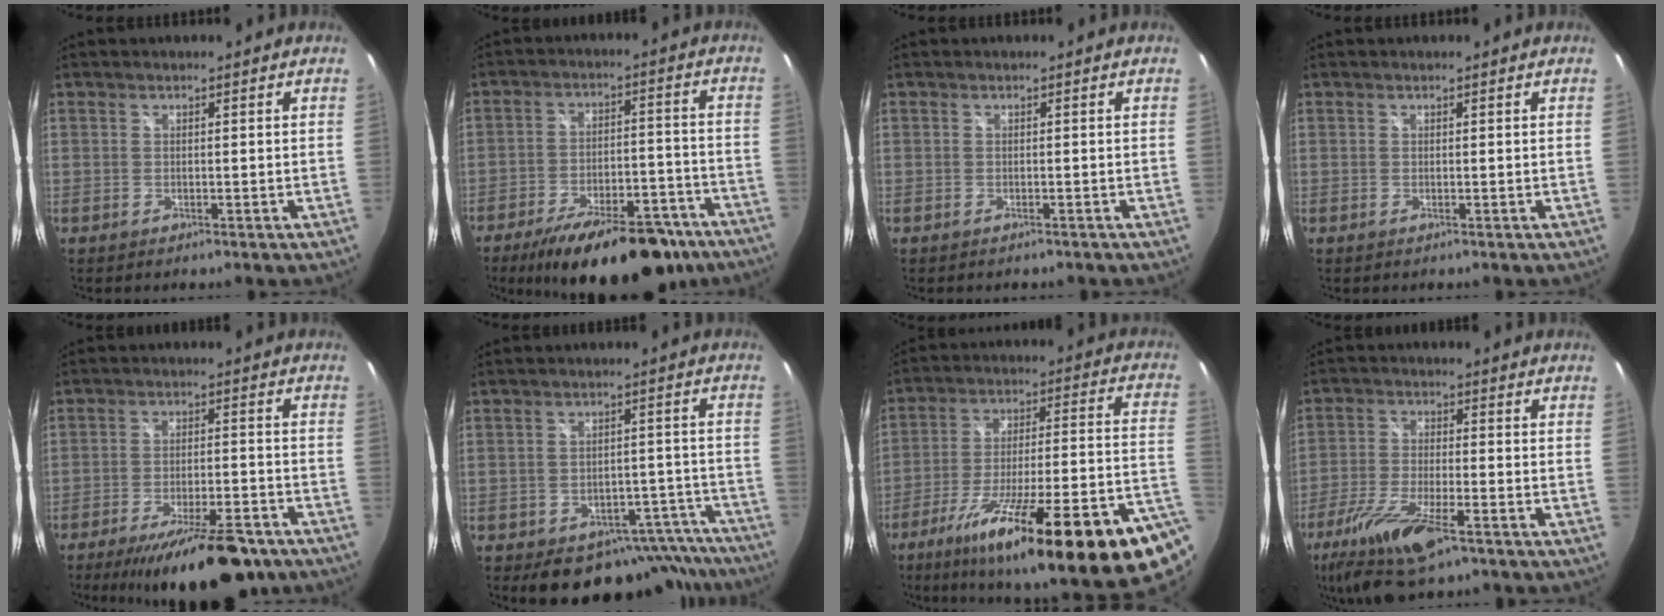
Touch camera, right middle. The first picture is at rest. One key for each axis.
{"total": 22.0, "fx": -16.5, "fy": 7.8, "fz": 12.2, "tx": -0.196, "ty": -0.013, "tz": -0.225}
{"total": 1.2, "fx": -1.0, "fy": 0.6, "fz": 0.4, "tx": -0.011, "ty": -0.004, "tz": -0.013}
{"total": 0.0}
{"total": 17.9, "fx": -13.4, "fy": 5.4, "fz": 10.5, "tx": -0.177, "ty": -0.028, "tz": -0.190}
{"total": 15.8, "fx": -12.8, "fy": 8.0, "fz": 4.7, "tx": -0.060, "ty": 0.040, "tz": -0.131}
{"total": 31.6, "fx": -16.7, "fy": 5.4, "fz": 26.3, "tx": -0.375, "ty": -0.056, "tz": -0.242}
{"total": 13.7, "fx": -8.6, "fy": 3.9, "fz": 10.0, "tx": -0.221, "ty": -0.038, "tz": -0.165}